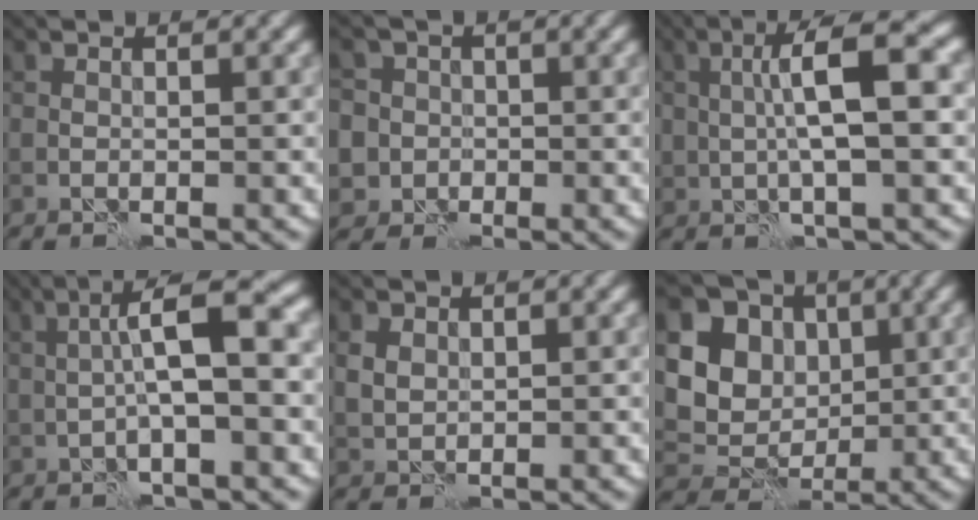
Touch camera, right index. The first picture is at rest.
{"total": 6.6, "force": [-0.4, 6.3, 1.7], "torque": [-0.032, 0.023, -0.037]}
{"total": 6.5, "force": [0.7, 1.7, 6.2], "torque": [-0.110, 0.014, 0.004]}
{"total": 6.5, "force": [0.4, 1.5, 6.3], "torque": [-0.107, 0.018, -0.001]}
{"total": 1.7, "force": [0.4, 1.3, 1.0], "torque": [-0.023, 0.001, 0.009]}
{"total": 9.4, "force": [2.6, 7.9, 4.4], "torque": [-0.091, 0.025, 0.029]}